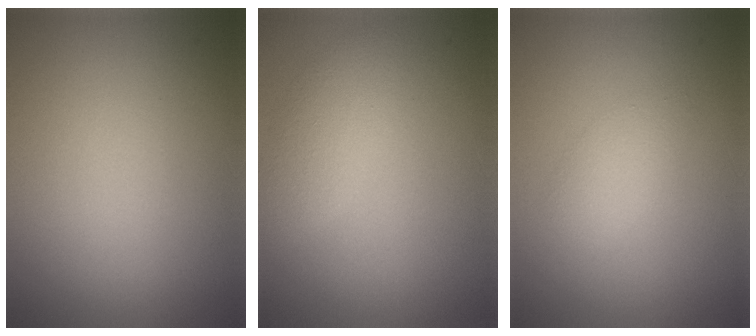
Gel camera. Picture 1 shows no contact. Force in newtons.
{"total": 2.5, "press": 2.5, "slide": 0.1}
{"total": 1.6, "press": 1.6, "slide": 0.1}